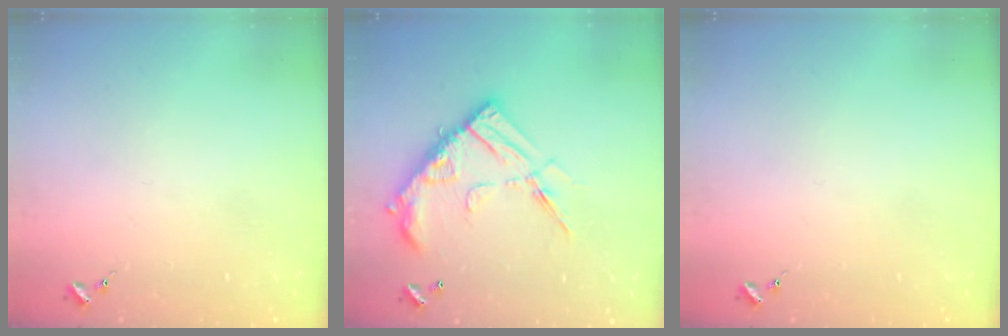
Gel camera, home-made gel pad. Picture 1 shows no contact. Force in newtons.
{"total": 18.6, "press": 18.5, "slide": 1.7}
{"total": 0.0}